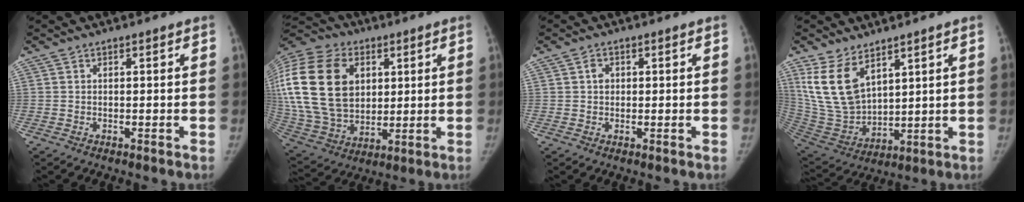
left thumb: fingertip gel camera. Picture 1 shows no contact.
{"total": 32.8, "force": [7.8, 23.2, 21.8], "torque": [-0.498, 0.037, 0.162]}
{"total": 2.0, "force": [0.5, 1.7, 0.9], "torque": [-0.004, 0.001, 0.005]}
{"total": 14.2, "force": [7.6, 8.2, 8.8], "torque": [-0.155, -0.037, 0.178]}